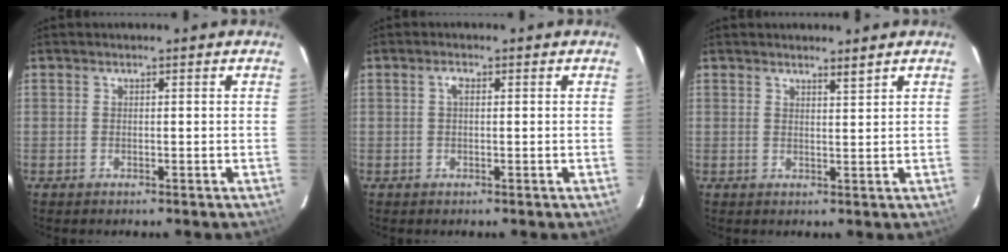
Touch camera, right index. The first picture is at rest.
{"total": 1.3, "force": [0.3, 0.6, 1.1], "torque": [-0.023, 0.005, 0.002]}
{"total": 1.6, "force": [1.3, -0.2, 0.8], "torque": [-0.014, -0.004, 0.021]}